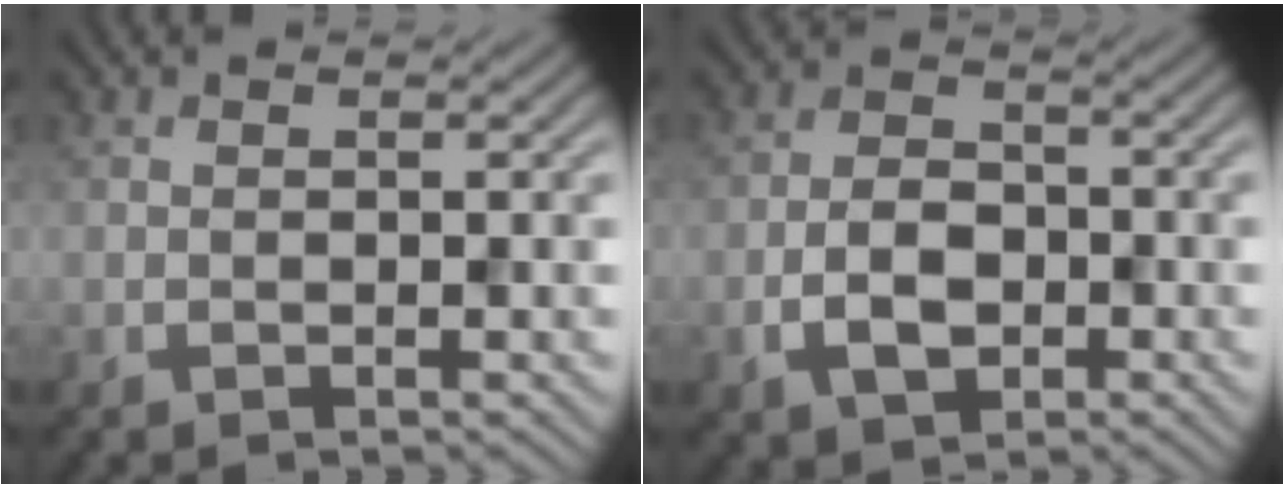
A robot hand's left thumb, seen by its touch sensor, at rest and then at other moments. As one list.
[{"total": 5.1, "force": [-1.9, 3.2, 3.5], "torque": [-0.067, 0.002, -0.040]}]